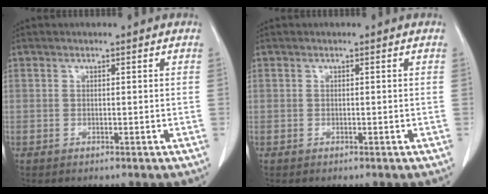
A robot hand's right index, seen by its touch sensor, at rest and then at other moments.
{"total": 0.0}